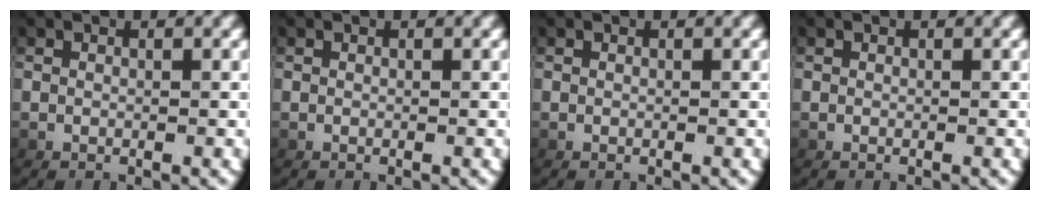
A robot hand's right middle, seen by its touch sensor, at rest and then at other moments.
{"total": 0.0}
{"total": 0.0}
{"total": 0.0}